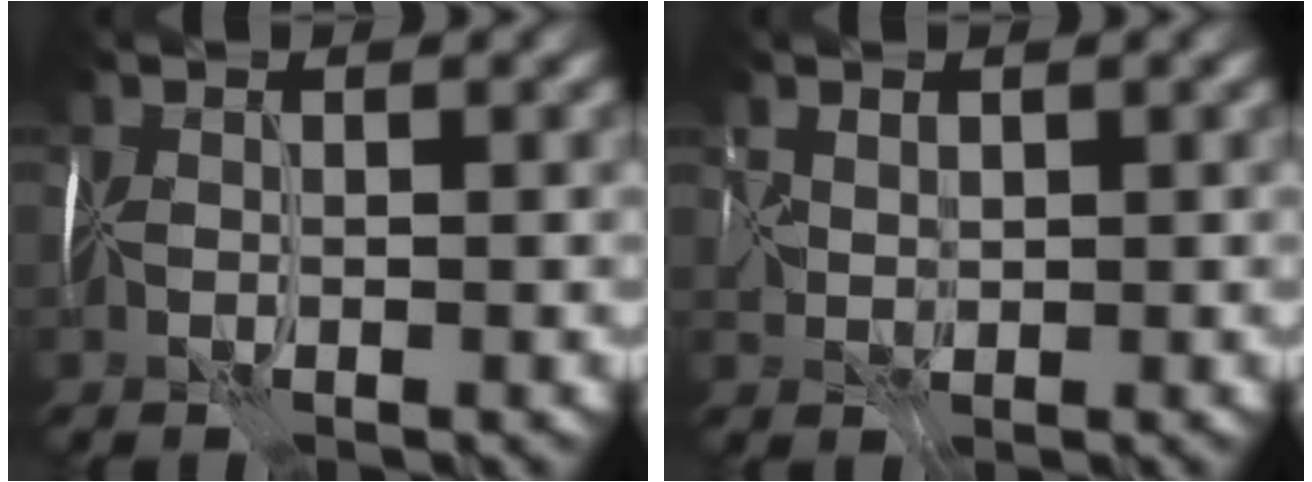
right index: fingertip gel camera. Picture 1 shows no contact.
{"total": 0.9, "force": [0.7, 0.6, -0.2], "torque": [-0.010, 0.009, 0.015]}